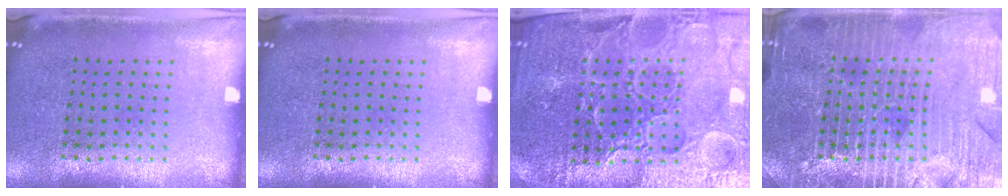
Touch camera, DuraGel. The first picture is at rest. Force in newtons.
{"total": 0.0}
{"total": 5.1, "press": 4.8, "slide": 1.8}
{"total": 5.1, "press": 5.0, "slide": 0.6}